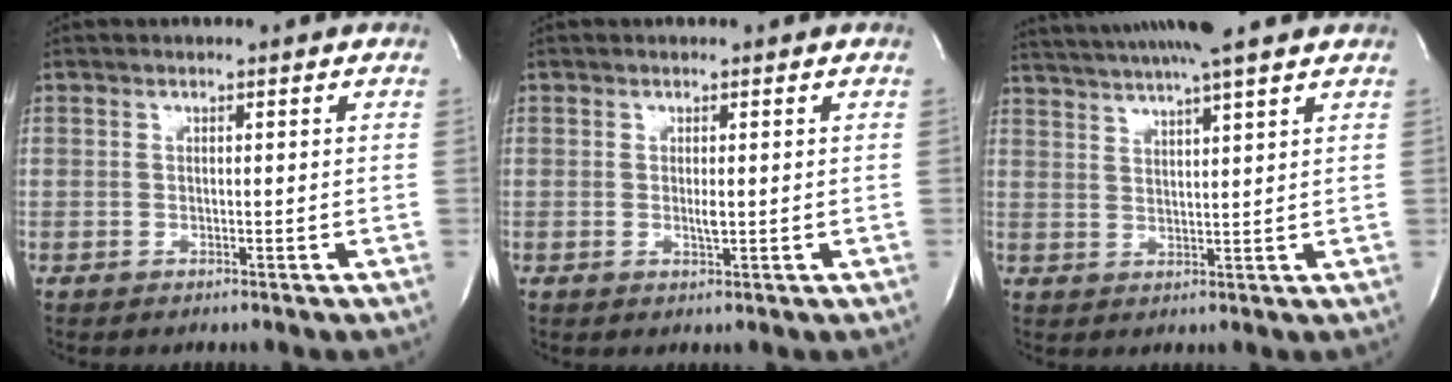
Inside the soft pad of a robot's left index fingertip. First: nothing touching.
{"total": 1.3, "force": [0.2, 0.2, 1.2], "torque": [-0.024, -0.003, 0.005]}
{"total": 12.6, "force": [11.0, -0.8, 6.1], "torque": [-0.114, 0.024, 0.161]}